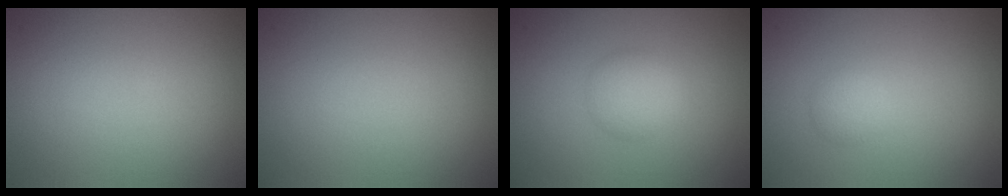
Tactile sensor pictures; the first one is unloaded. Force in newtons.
{"total": 0.0}
{"total": 2.5, "press": 2.5, "slide": 0.1}
{"total": 1.4, "press": 1.4, "slide": 0.0}